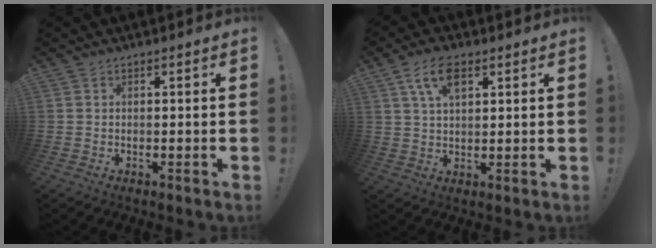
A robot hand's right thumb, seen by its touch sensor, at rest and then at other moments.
{"total": 8.2, "force": [3.7, 4.2, 6.0], "torque": [-0.113, 0.004, 0.070]}